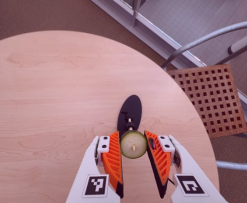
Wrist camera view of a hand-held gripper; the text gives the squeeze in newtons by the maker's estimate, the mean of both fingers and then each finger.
{"total": 7.4, "left": 7.3, "right": 7.5}